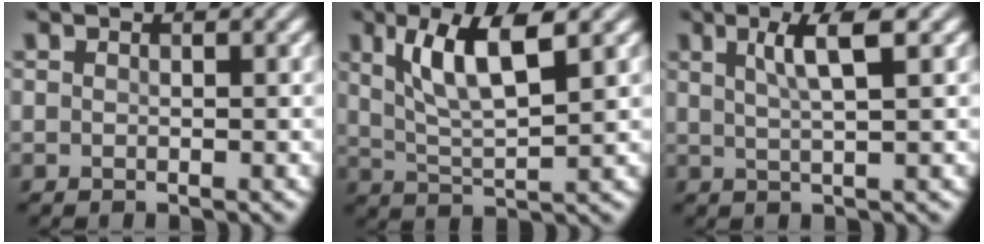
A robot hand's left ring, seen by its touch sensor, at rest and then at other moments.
{"total": 6.5, "force": [2.6, 1.8, 5.6], "torque": [-0.105, -0.001, 0.047]}
{"total": 3.7, "force": [1.5, 0.7, 3.3], "torque": [-0.049, 0.004, 0.025]}